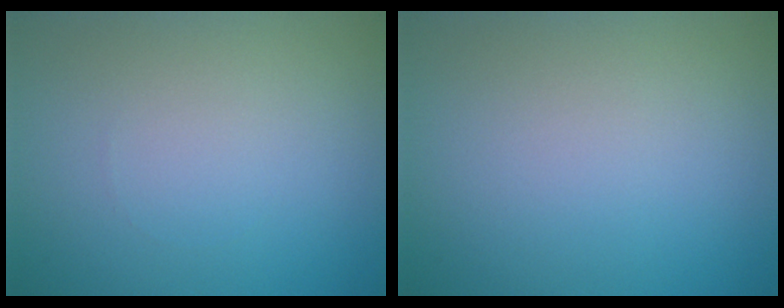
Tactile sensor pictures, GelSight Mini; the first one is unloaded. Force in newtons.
{"total": 0.0}